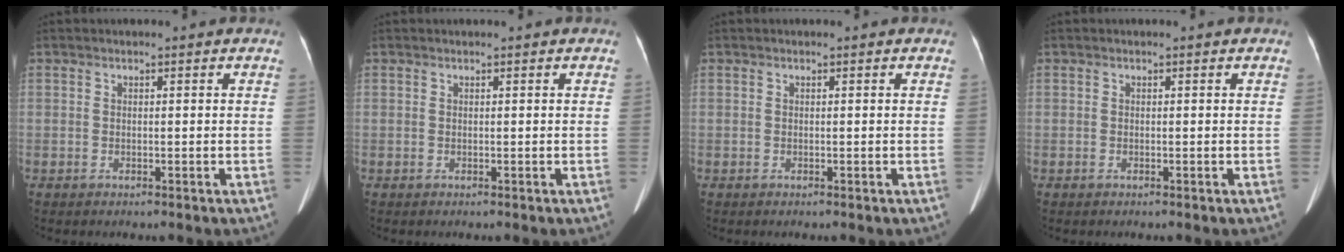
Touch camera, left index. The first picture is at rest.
{"total": 0.0}
{"total": 0.0}
{"total": 0.0}